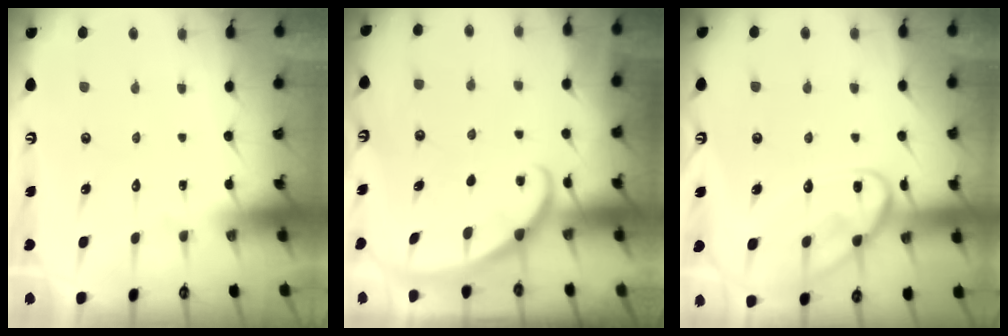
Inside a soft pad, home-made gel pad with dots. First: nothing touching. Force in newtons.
{"total": 1.2, "press": 1.2, "slide": 0.2}
{"total": 15.2, "press": 15.2, "slide": 1.1}